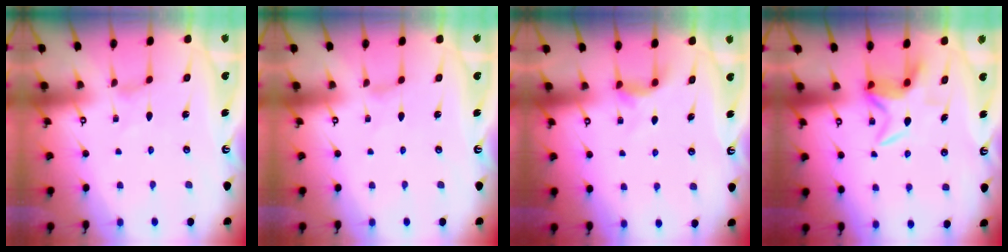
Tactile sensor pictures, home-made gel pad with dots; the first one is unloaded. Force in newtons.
{"total": 0.0}
{"total": 4.0, "press": 4.0, "slide": 0.2}
{"total": 5.9, "press": 5.9, "slide": 0.3}